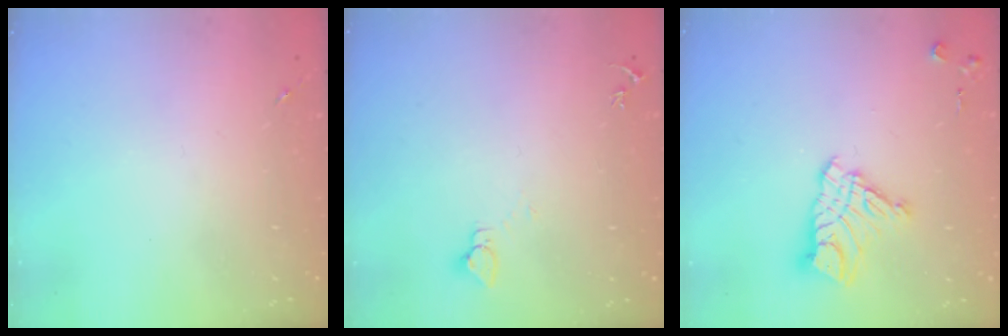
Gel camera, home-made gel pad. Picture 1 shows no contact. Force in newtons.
{"total": 2.7, "press": 2.7, "slide": 0.1}
{"total": 11.6, "press": 11.6, "slide": 1.0}